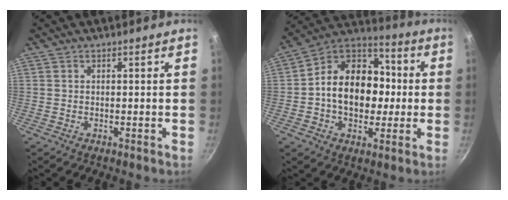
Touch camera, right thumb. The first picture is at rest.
{"total": 17.8, "force": [-0.8, 13.4, 11.7], "torque": [-0.146, 0.039, -0.030]}